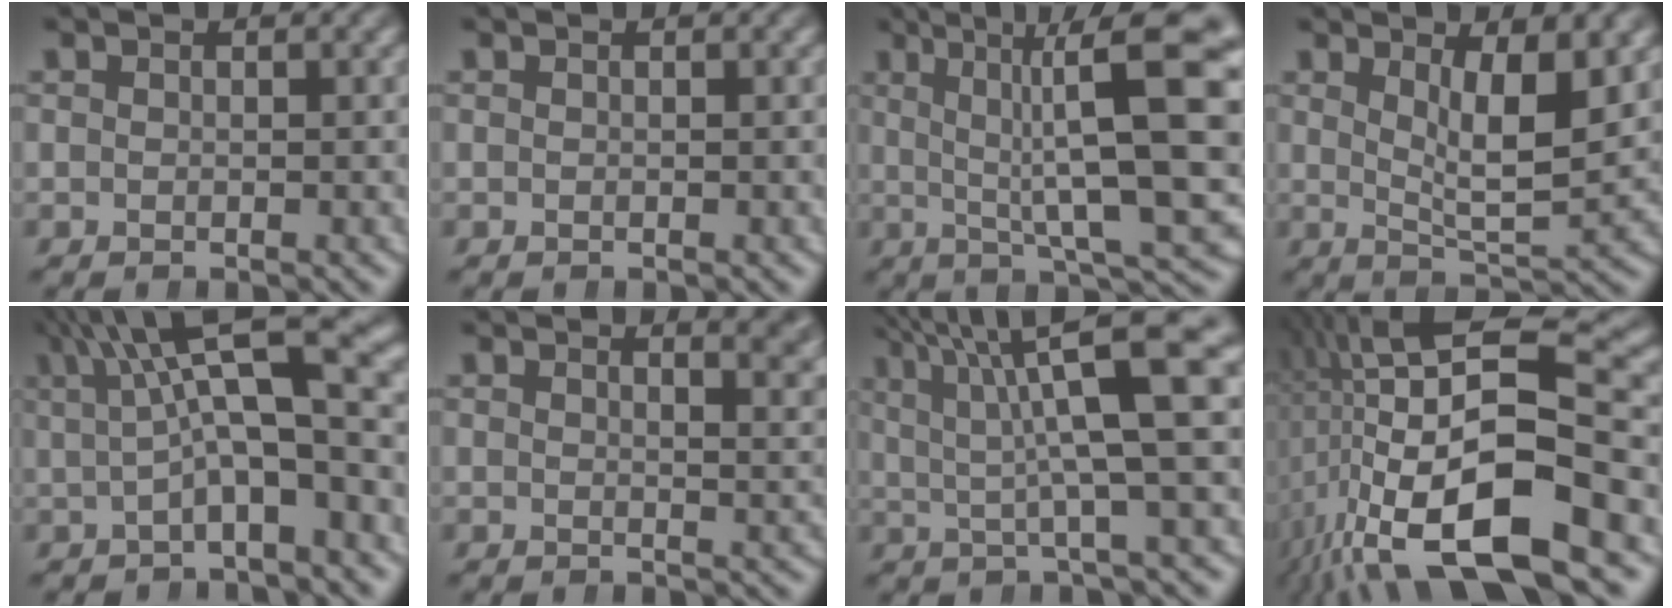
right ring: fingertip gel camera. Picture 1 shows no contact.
{"total": 0.0}
{"total": 12.2, "force": [3.0, 2.9, 11.5], "torque": [-0.114, 0.011, 0.045]}
{"total": 5.3, "force": [1.7, 1.1, 4.8], "torque": [-0.069, -0.022, 0.038]}
{"total": 7.3, "force": [2.0, 2.2, 6.6], "torque": [-0.084, 0.022, 0.029]}
{"total": 4.3, "force": [2.8, 0.9, 3.0], "torque": [-0.012, 0.005, 0.037]}
{"total": 8.5, "force": [3.4, 1.7, 7.7], "torque": [-0.088, 0.023, 0.049]}
{"total": 15.3, "force": [0.6, 7.0, 13.6], "torque": [-0.244, -0.020, 0.029]}